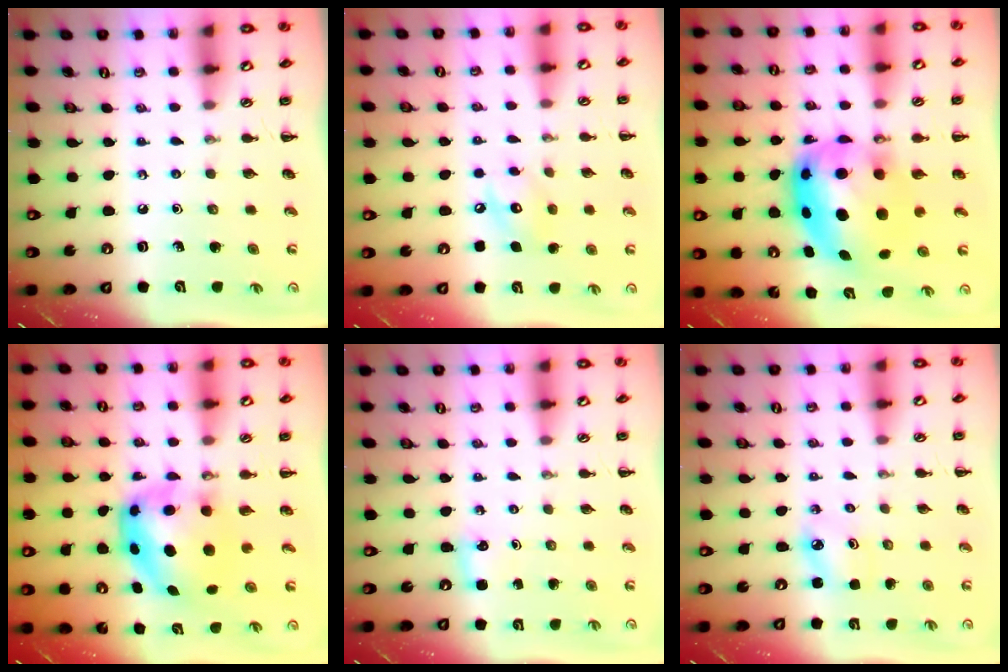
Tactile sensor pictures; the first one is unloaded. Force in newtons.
{"total": 7.7, "press": 7.6, "slide": 1.2}
{"total": 13.0, "press": 12.7, "slide": 3.1}
{"total": 7.0, "press": 6.8, "slide": 1.9}
{"total": 2.8, "press": 2.6, "slide": 0.9}
{"total": 3.1, "press": 3.0, "slide": 0.5}